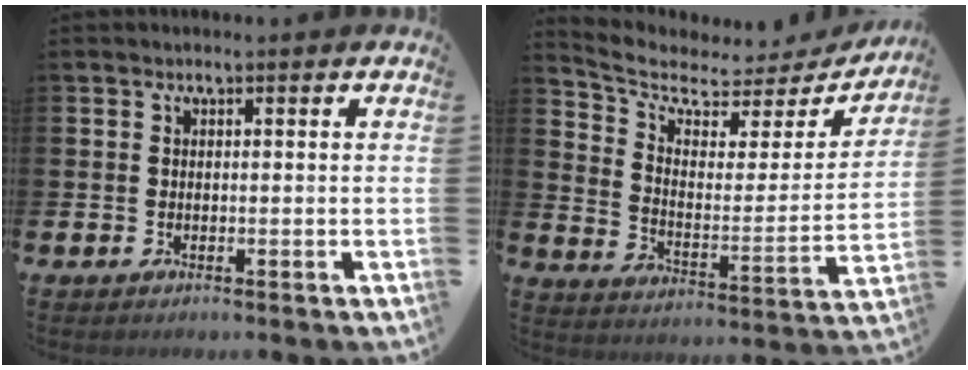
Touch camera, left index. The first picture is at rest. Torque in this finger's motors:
{"motor_torque": [0.81, -1.33, 0.01, 0.00]}